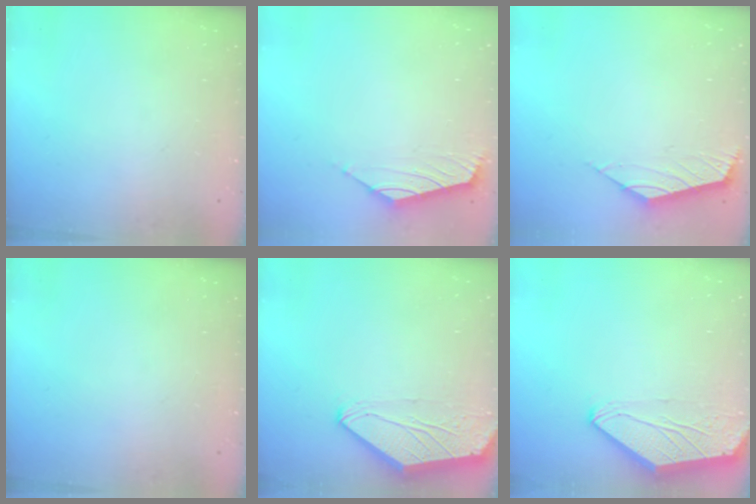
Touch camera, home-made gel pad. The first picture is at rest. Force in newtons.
{"total": 1.7, "press": 1.6, "slide": 0.7}
{"total": 2.7, "press": 2.6, "slide": 0.6}
{"total": 0.0}
{"total": 0.0}
{"total": 0.0}